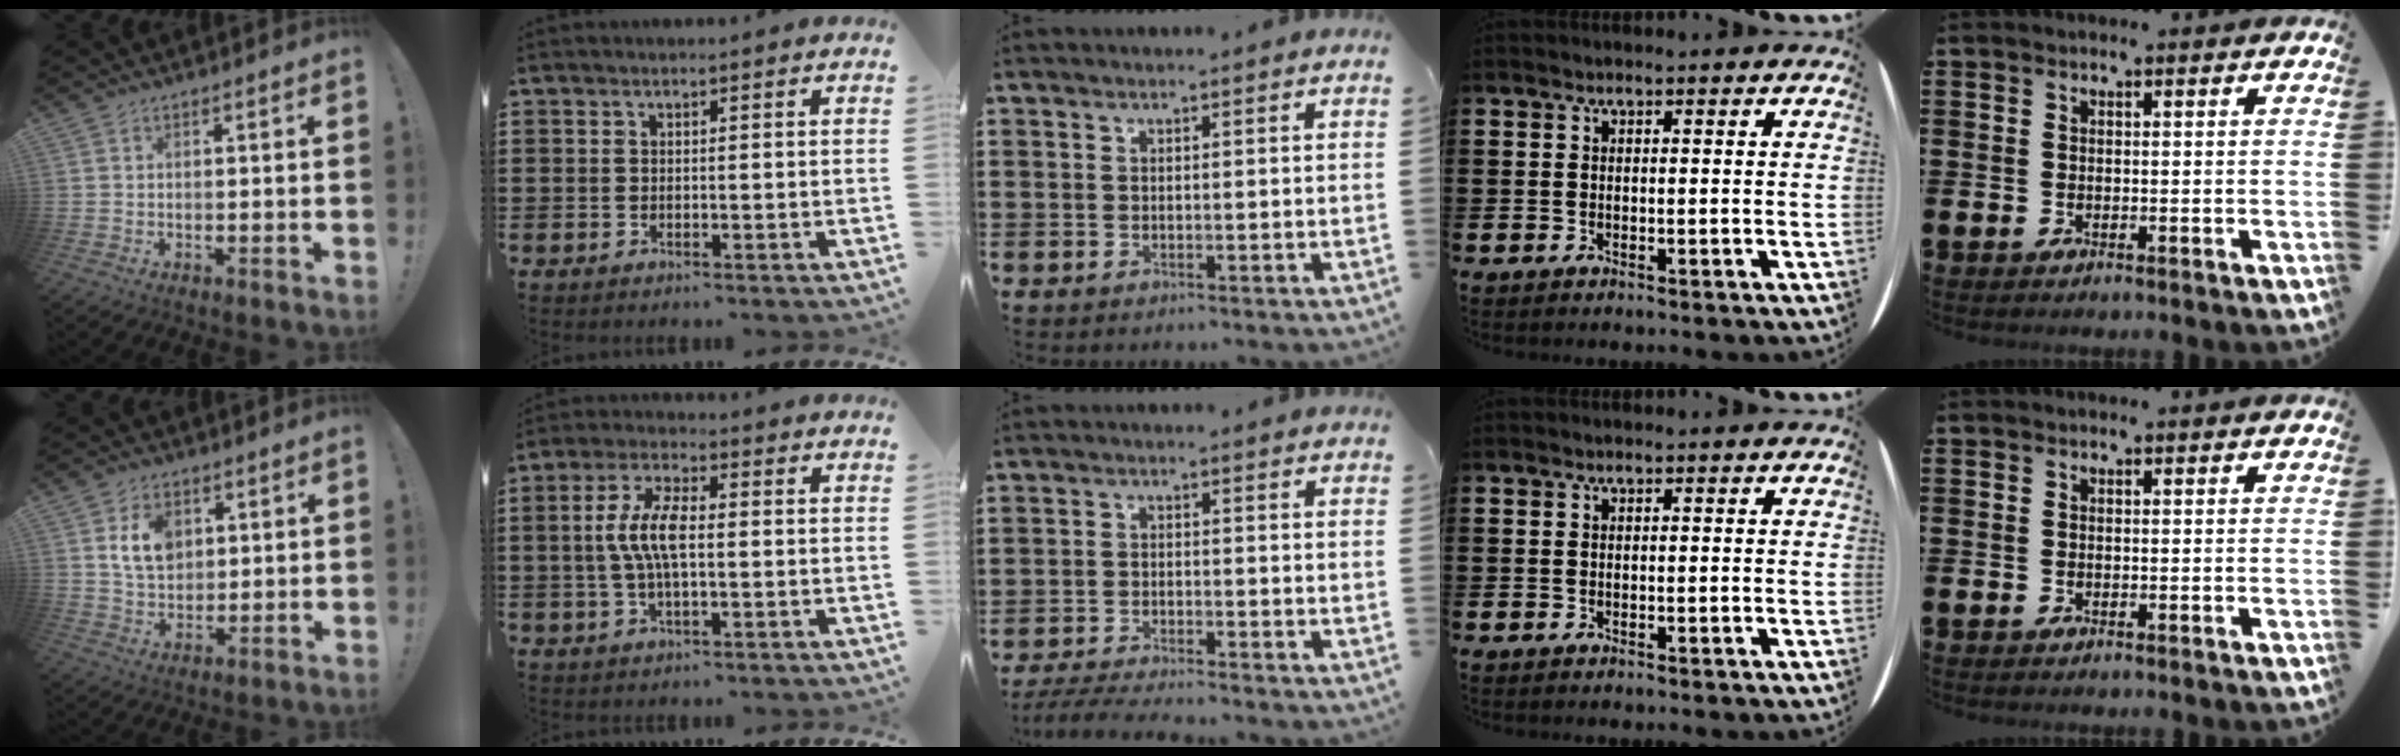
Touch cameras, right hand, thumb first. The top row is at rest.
{"thumb": {"total": 9.5, "force": [3.2, 7.0, 5.5], "torque": [-0.084, 0.000, 0.063]}, "index": {"total": 7.0, "force": [-0.2, 2.4, 6.6], "torque": [-0.140, 0.000, -0.011]}, "middle": {"total": 3.6, "force": [-3.4, -0.1, 1.1], "torque": [-0.032, -0.009, -0.073]}}